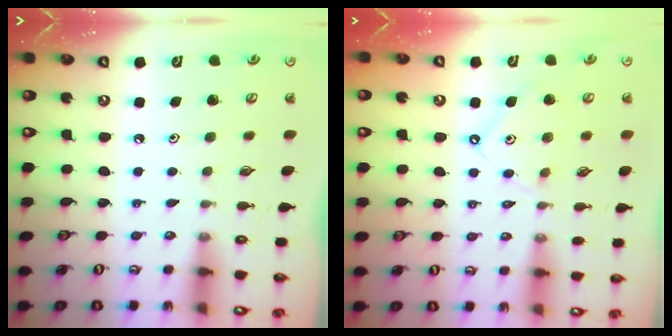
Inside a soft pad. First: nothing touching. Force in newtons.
{"total": 8.1, "press": 8.0, "slide": 0.9}